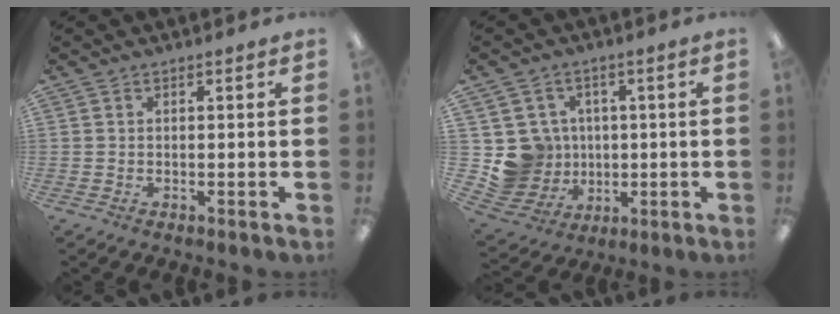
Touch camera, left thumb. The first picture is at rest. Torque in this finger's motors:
{"motor_torque": [-0.08, 0.17, 0.02, -0.04, 0.01]}